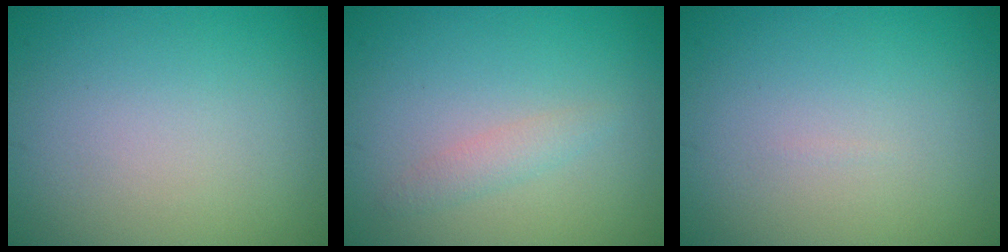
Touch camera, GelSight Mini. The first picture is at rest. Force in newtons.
{"total": 1.3, "press": 1.3, "slide": 0.0}
{"total": 0.0}